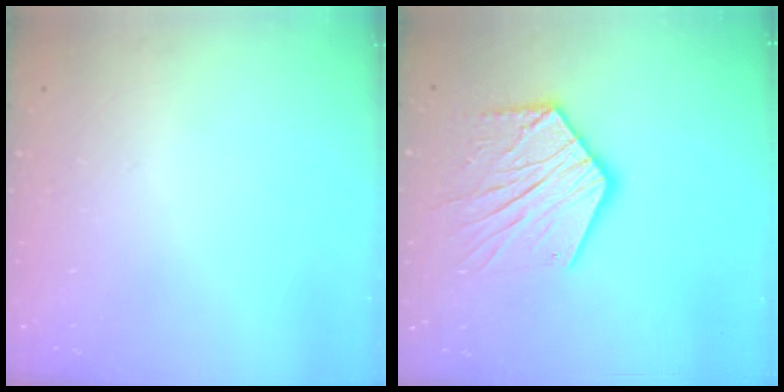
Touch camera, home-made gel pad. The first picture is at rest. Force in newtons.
{"total": 14.2, "press": 14.2, "slide": 0.7}